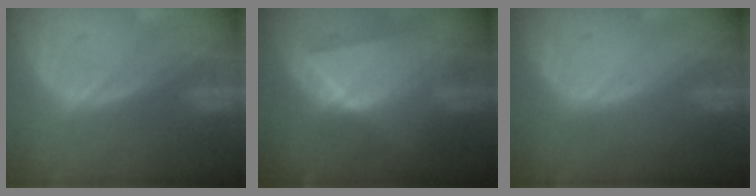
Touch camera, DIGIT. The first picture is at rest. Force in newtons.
{"total": 9.0, "press": 8.0, "slide": 4.2}
{"total": 0.0}